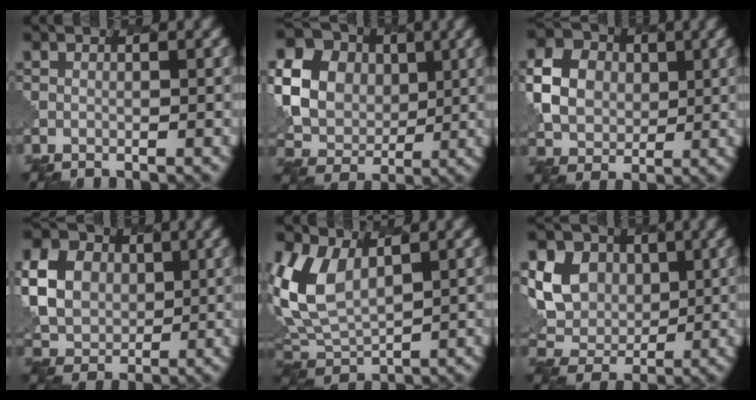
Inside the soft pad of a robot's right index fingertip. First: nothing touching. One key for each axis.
{"total": 16.2, "fx": 4.2, "fy": 13.8, "fz": 7.2, "tx": -0.189, "ty": 0.016, "tz": 0.070}
{"total": 5.8, "fx": 1.0, "fy": 5.0, "fz": 2.9, "tx": -0.067, "ty": 0.011, "tz": 0.012}
{"total": 7.4, "fx": 1.5, "fy": 6.0, "fz": 4.1, "tx": -0.107, "ty": 0.013, "tz": 0.019}
{"total": 6.1, "fx": 2.0, "fy": 3.8, "fz": 4.3, "tx": -0.108, "ty": -0.002, "tz": 0.034}
{"total": 11.2, "fx": 3.7, "fy": 8.6, "fz": 6.2, "tx": -0.118, "ty": 0.029, "tz": 0.046}